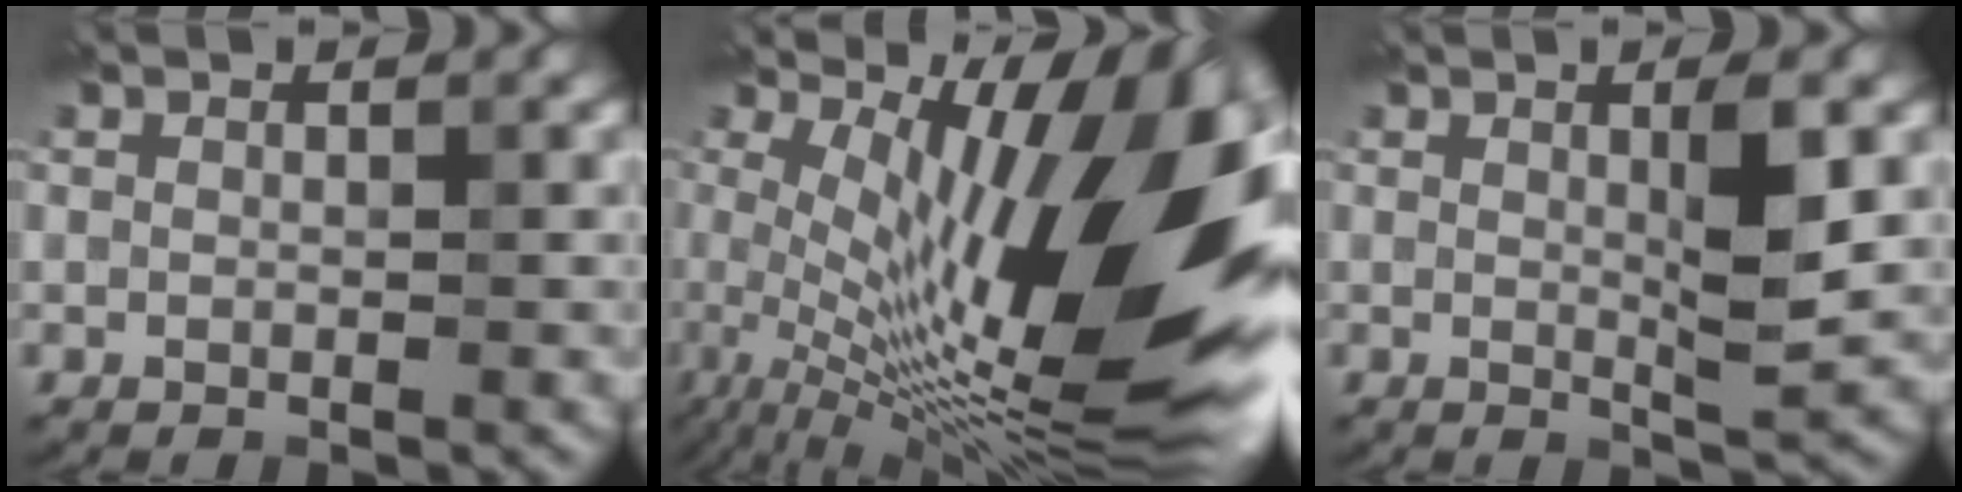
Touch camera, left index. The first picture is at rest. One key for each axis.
{"total": 16.2, "fx": 2.3, "fy": 5.9, "fz": 15.0, "tx": -0.213, "ty": 0.001, "tz": 0.039}
{"total": 3.6, "fx": 0.7, "fy": 0.5, "fz": 3.5, "tx": -0.058, "ty": -0.005, "tz": 0.010}